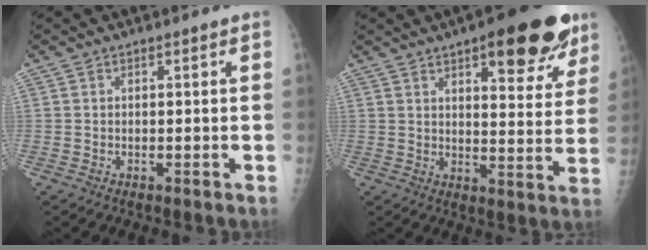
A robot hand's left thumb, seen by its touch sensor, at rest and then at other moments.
{"total": 17.7, "force": [10.2, 6.4, 12.9], "torque": [-0.125, -0.041, 0.136]}